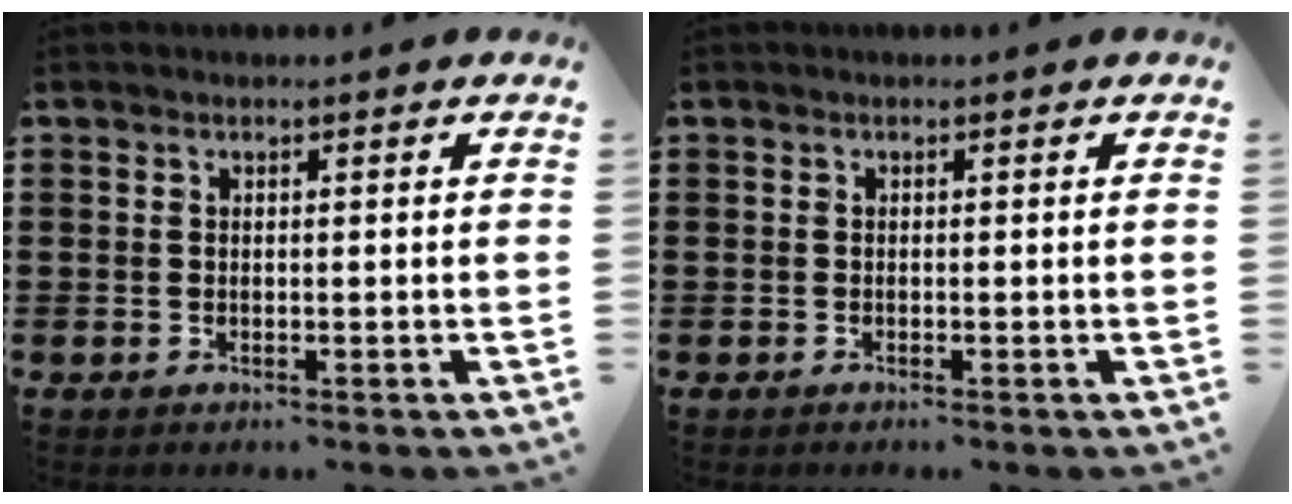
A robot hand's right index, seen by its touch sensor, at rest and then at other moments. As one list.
[{"total": 0.0}]